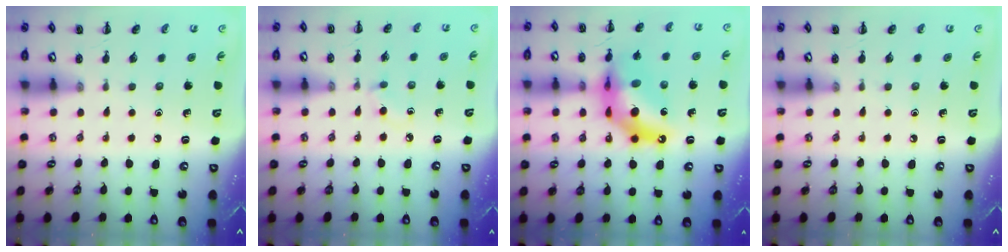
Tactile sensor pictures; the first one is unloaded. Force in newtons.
{"total": 1.5, "press": 1.3, "slide": 0.8}
{"total": 16.2, "press": 15.6, "slide": 4.3}
{"total": 0.0}